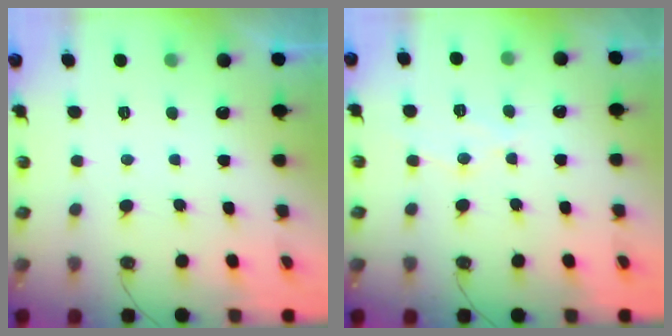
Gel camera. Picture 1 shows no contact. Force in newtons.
{"total": 9.1, "press": 9.1, "slide": 0.6}